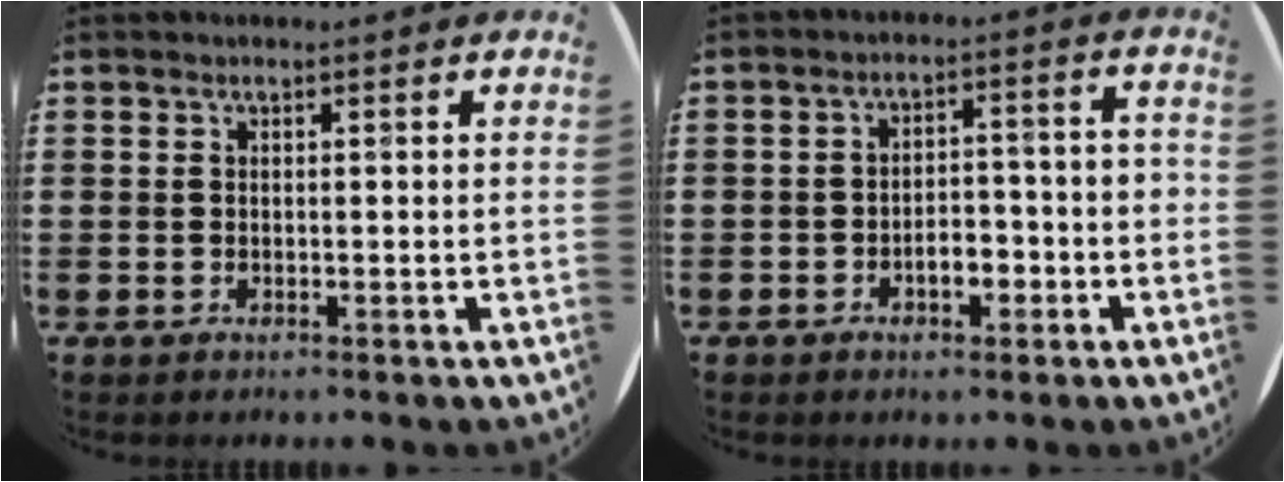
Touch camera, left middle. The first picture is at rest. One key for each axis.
{"total": 4.1, "fx": -1.7, "fy": 2.2, "fz": 3.0, "tx": -0.046, "ty": 0.004, "tz": -0.037}